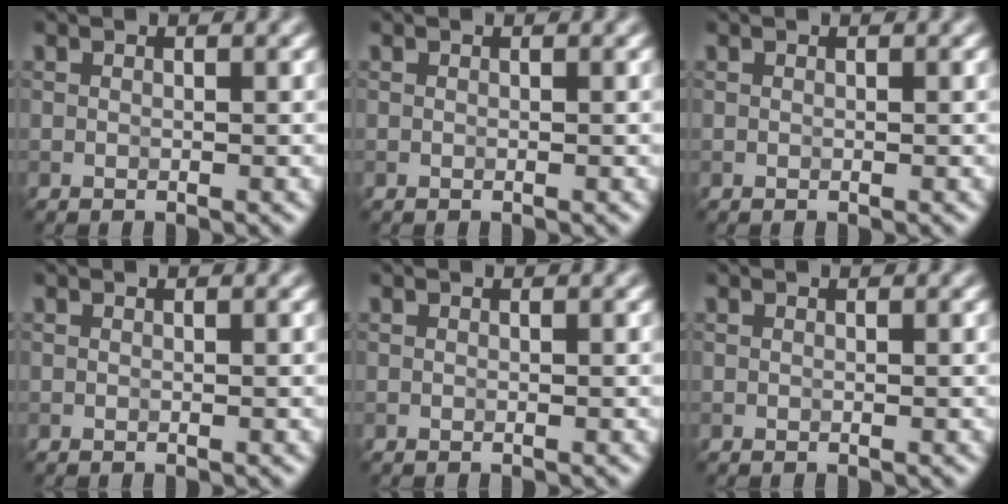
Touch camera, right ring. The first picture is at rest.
{"total": 0.0}
{"total": 0.0}
{"total": 0.0}
{"total": 0.0}
{"total": 0.0}